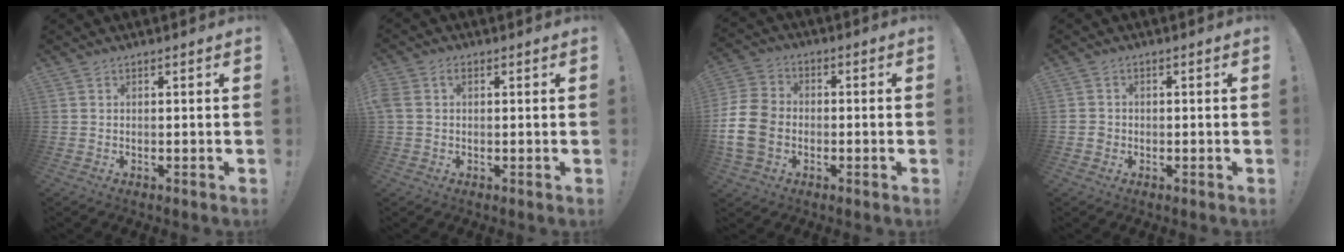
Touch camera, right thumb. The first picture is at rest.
{"total": 2.9, "force": [0.4, 2.2, 1.8], "torque": [-0.042, 0.006, 0.007]}
{"total": 13.8, "force": [-3.5, 10.6, 8.1], "torque": [-0.154, 0.029, -0.065]}
{"total": 2.2, "force": [-1.0, 1.9, 0.6], "torque": [-0.004, 0.004, -0.019]}